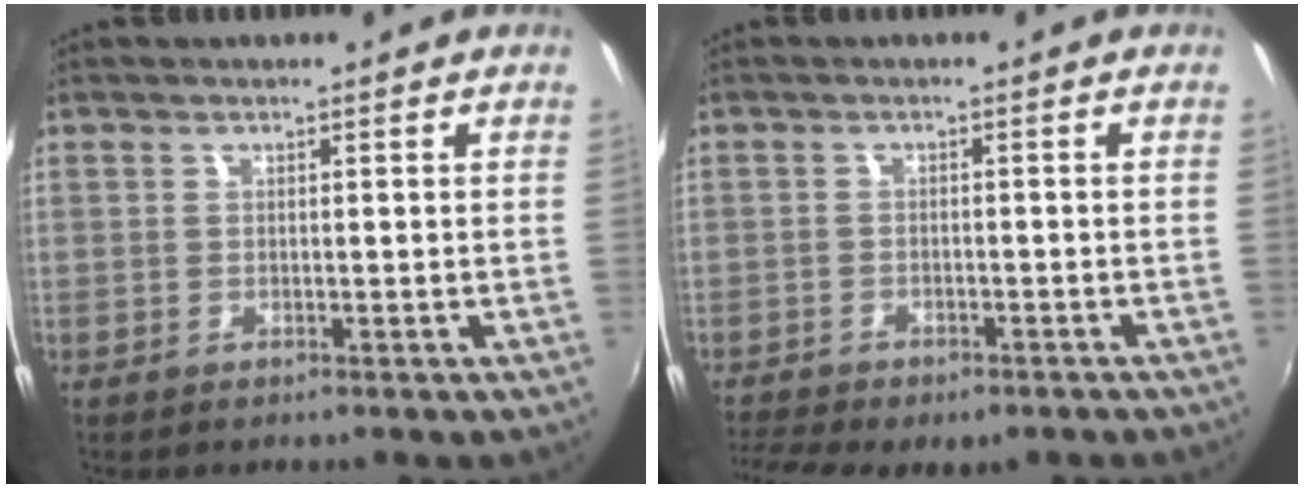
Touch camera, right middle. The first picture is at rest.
{"total": 10.2, "force": [-7.9, 3.8, 5.1], "torque": [-0.127, -0.038, -0.123]}